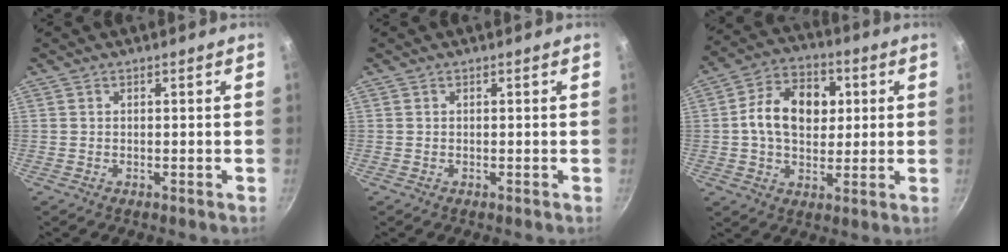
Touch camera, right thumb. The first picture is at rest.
{"total": 0.0}
{"total": 13.8, "force": [1.9, 9.6, 9.7], "torque": [-0.134, 0.012, 0.024]}